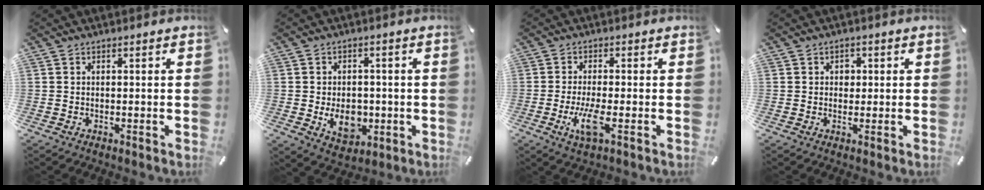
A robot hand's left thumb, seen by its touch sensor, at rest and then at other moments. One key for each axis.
{"total": 8.9, "fx": -1.6, "fy": 6.7, "fz": 5.7, "tx": -0.089, "ty": -0.002, "tz": -0.028}
{"total": 7.1, "fx": -2.1, "fy": 1.9, "fz": 6.6, "tx": -0.146, "ty": -0.017, "tz": -0.039}
{"total": 2.3, "fx": 0.2, "fy": 2.1, "fz": 1.1, "tx": 0.000, "ty": -0.003, "tz": -0.005}